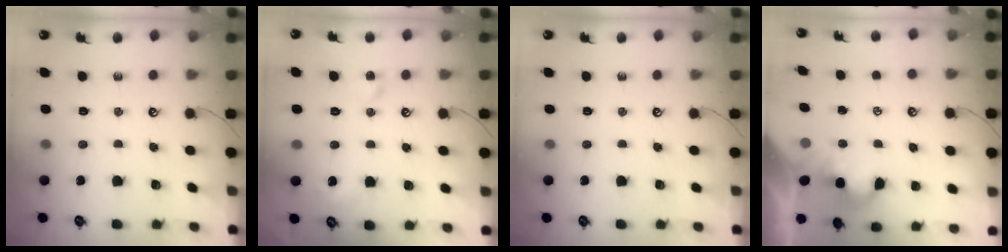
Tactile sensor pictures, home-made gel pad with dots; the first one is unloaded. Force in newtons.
{"total": 4.3, "press": 4.2, "slide": 0.6}
{"total": 0.0}
{"total": 1.0, "press": 0.9, "slide": 0.5}